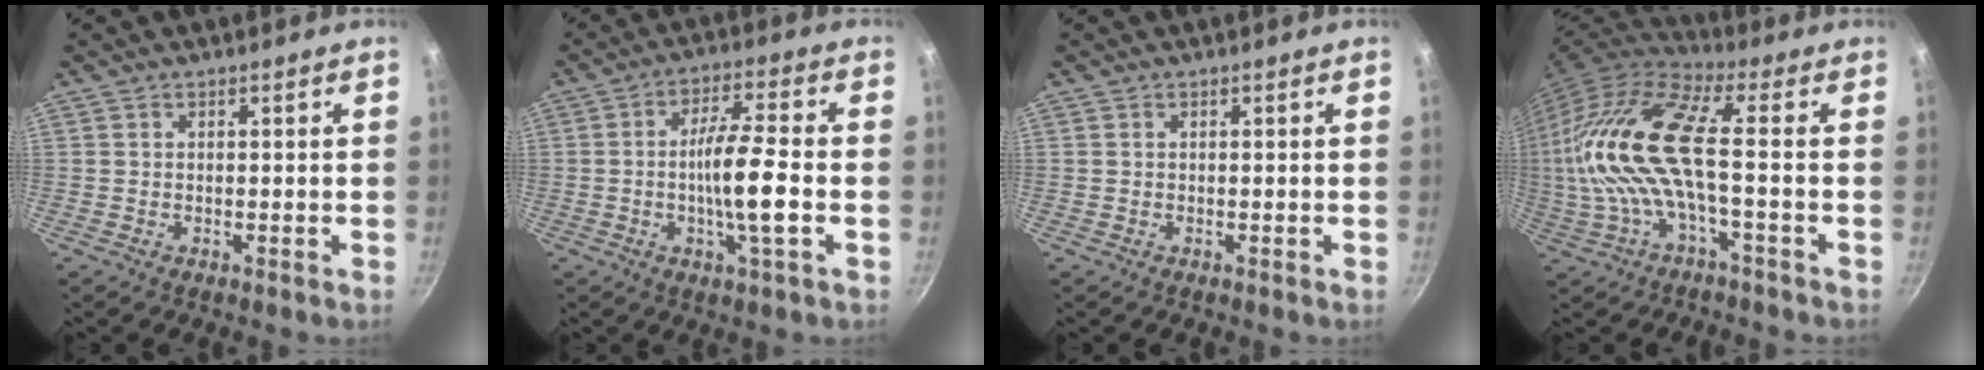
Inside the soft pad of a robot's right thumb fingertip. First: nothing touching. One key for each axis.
{"total": 10.1, "fx": -1.7, "fy": 1.4, "fz": 9.9, "tx": -0.176, "ty": 0.016, "tz": -0.036}
{"total": 0.0}
{"total": 17.1, "fx": -0.1, "fy": 5.2, "fz": 16.3, "tx": -0.339, "ty": 0.022, "tz": -0.010}